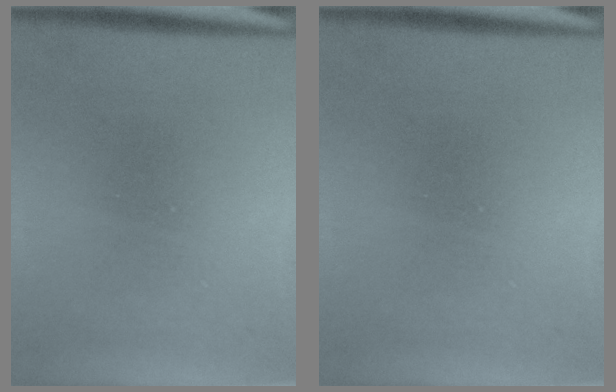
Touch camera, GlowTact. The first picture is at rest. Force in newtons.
{"total": 0.0}